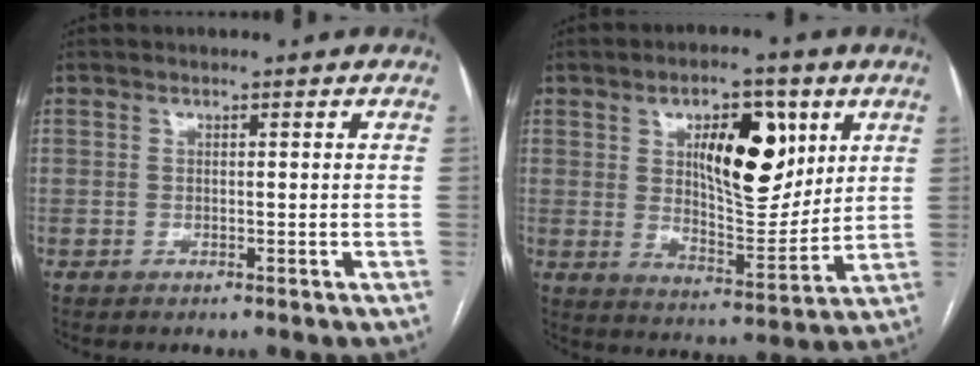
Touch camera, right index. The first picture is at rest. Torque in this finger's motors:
{"motor_torque": [0.36, 0.35, 0.27, 0.08]}